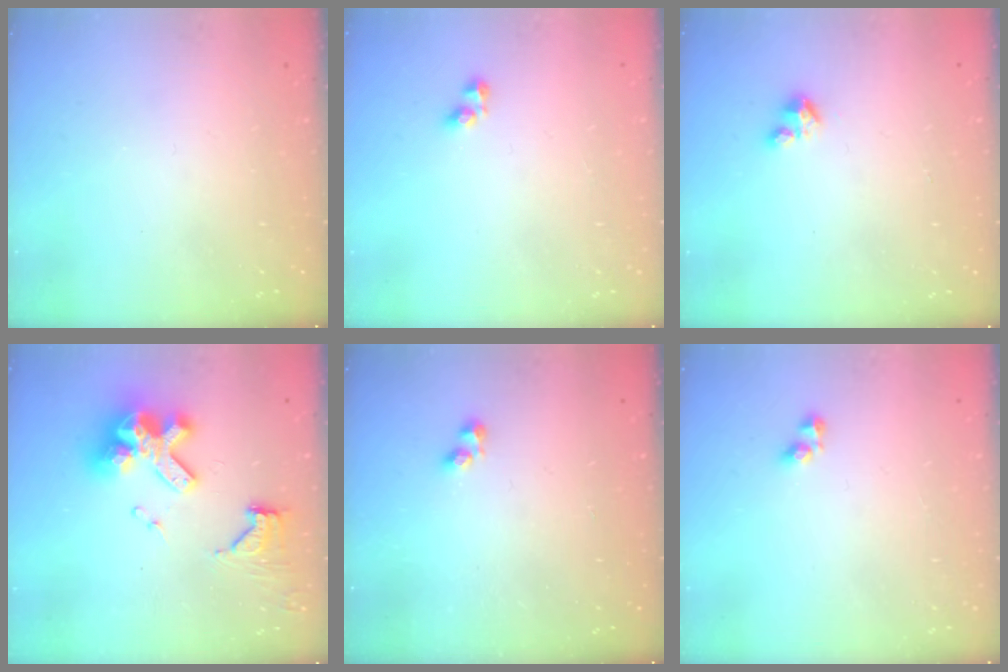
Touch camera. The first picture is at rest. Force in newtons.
{"total": 2.8, "press": 2.8, "slide": 0.1}
{"total": 3.1, "press": 3.1, "slide": 0.3}
{"total": 15.6, "press": 15.6, "slide": 0.8}
{"total": 1.4, "press": 1.2, "slide": 0.7}
{"total": 2.8, "press": 2.8, "slide": 0.1}